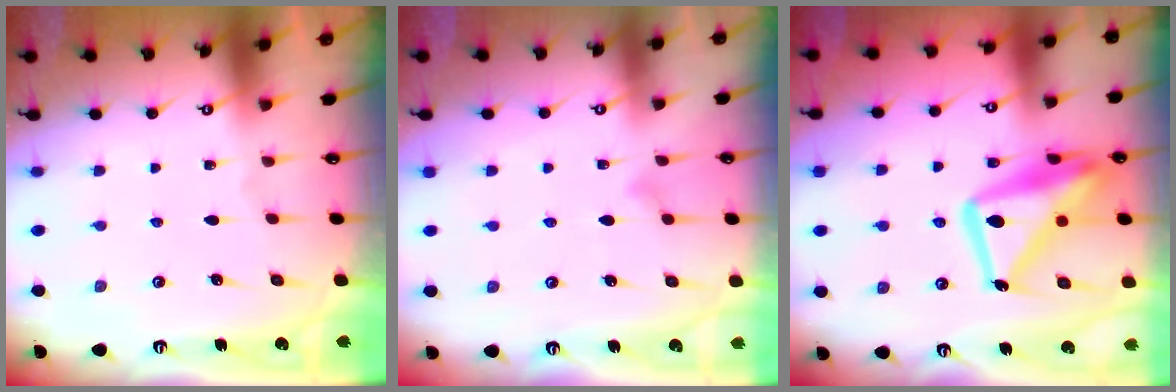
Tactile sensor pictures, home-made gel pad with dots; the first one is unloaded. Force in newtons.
{"total": 8.5, "press": 8.5, "slide": 0.5}
{"total": 18.7, "press": 18.6, "slide": 1.8}